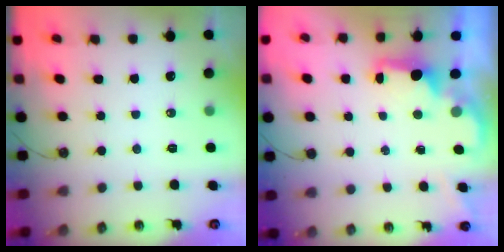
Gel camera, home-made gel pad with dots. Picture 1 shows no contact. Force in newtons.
{"total": 1.9, "press": 1.7, "slide": 0.8}